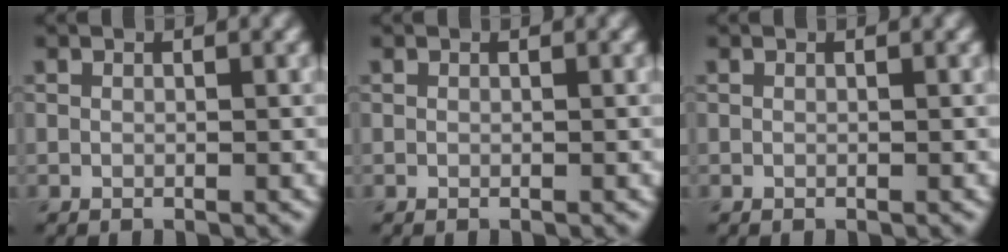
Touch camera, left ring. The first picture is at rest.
{"total": 0.0}
{"total": 0.0}